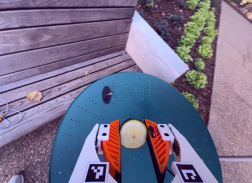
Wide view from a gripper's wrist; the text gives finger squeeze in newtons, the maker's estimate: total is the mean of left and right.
{"total": 13.1, "left": 13.6, "right": 12.6}